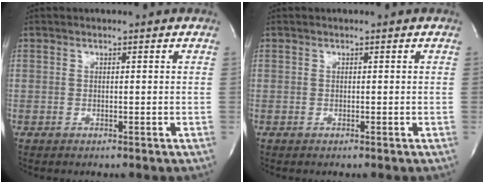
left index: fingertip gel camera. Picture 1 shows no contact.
{"total": 0.0}